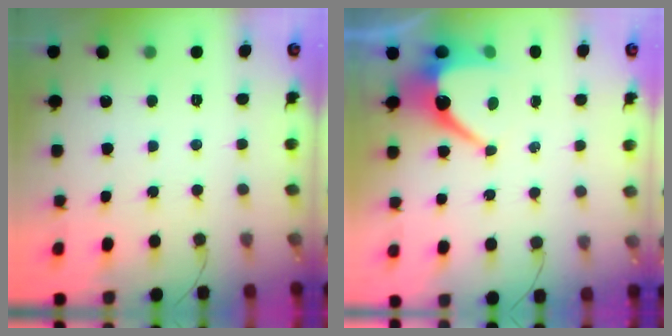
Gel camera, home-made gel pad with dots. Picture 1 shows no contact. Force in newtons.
{"total": 7.9, "press": 7.9, "slide": 0.5}